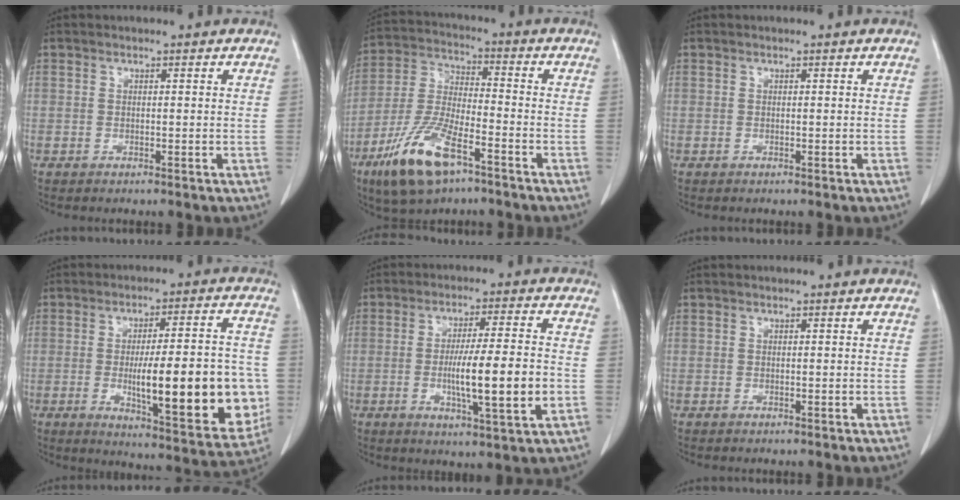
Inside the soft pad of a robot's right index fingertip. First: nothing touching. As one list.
[{"total": 13.4, "force": [-7.6, 4.1, 10.3], "torque": [-0.222, -0.015, -0.140]}, {"total": 0.0}, {"total": 20.1, "force": [-2.9, 4.4, 19.4], "torque": [-0.235, 0.003, -0.026]}, {"total": 11.6, "force": [-2.2, 0.6, 11.4], "torque": [-0.189, -0.008, -0.038]}, {"total": 0.0}]